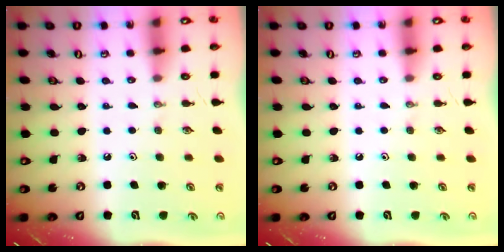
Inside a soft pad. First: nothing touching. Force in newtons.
{"total": 0.0}